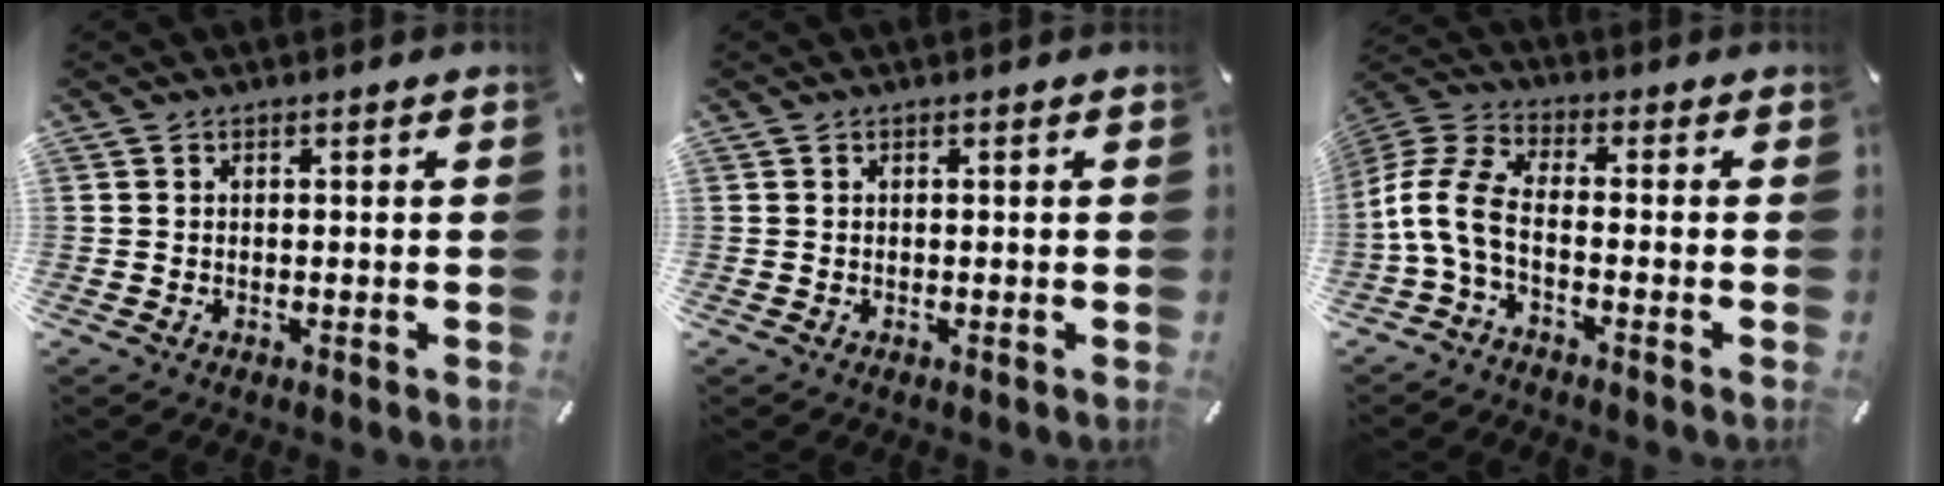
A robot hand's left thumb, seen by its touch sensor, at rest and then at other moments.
{"total": 0.0}
{"total": 8.5, "force": [-2.6, 4.3, 6.8], "torque": [-0.155, -0.003, -0.049]}